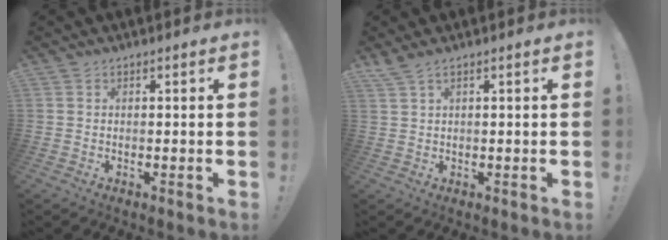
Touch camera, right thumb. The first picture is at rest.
{"total": 2.1, "force": [1.2, 0.5, 1.6], "torque": [-0.036, -0.001, 0.023]}